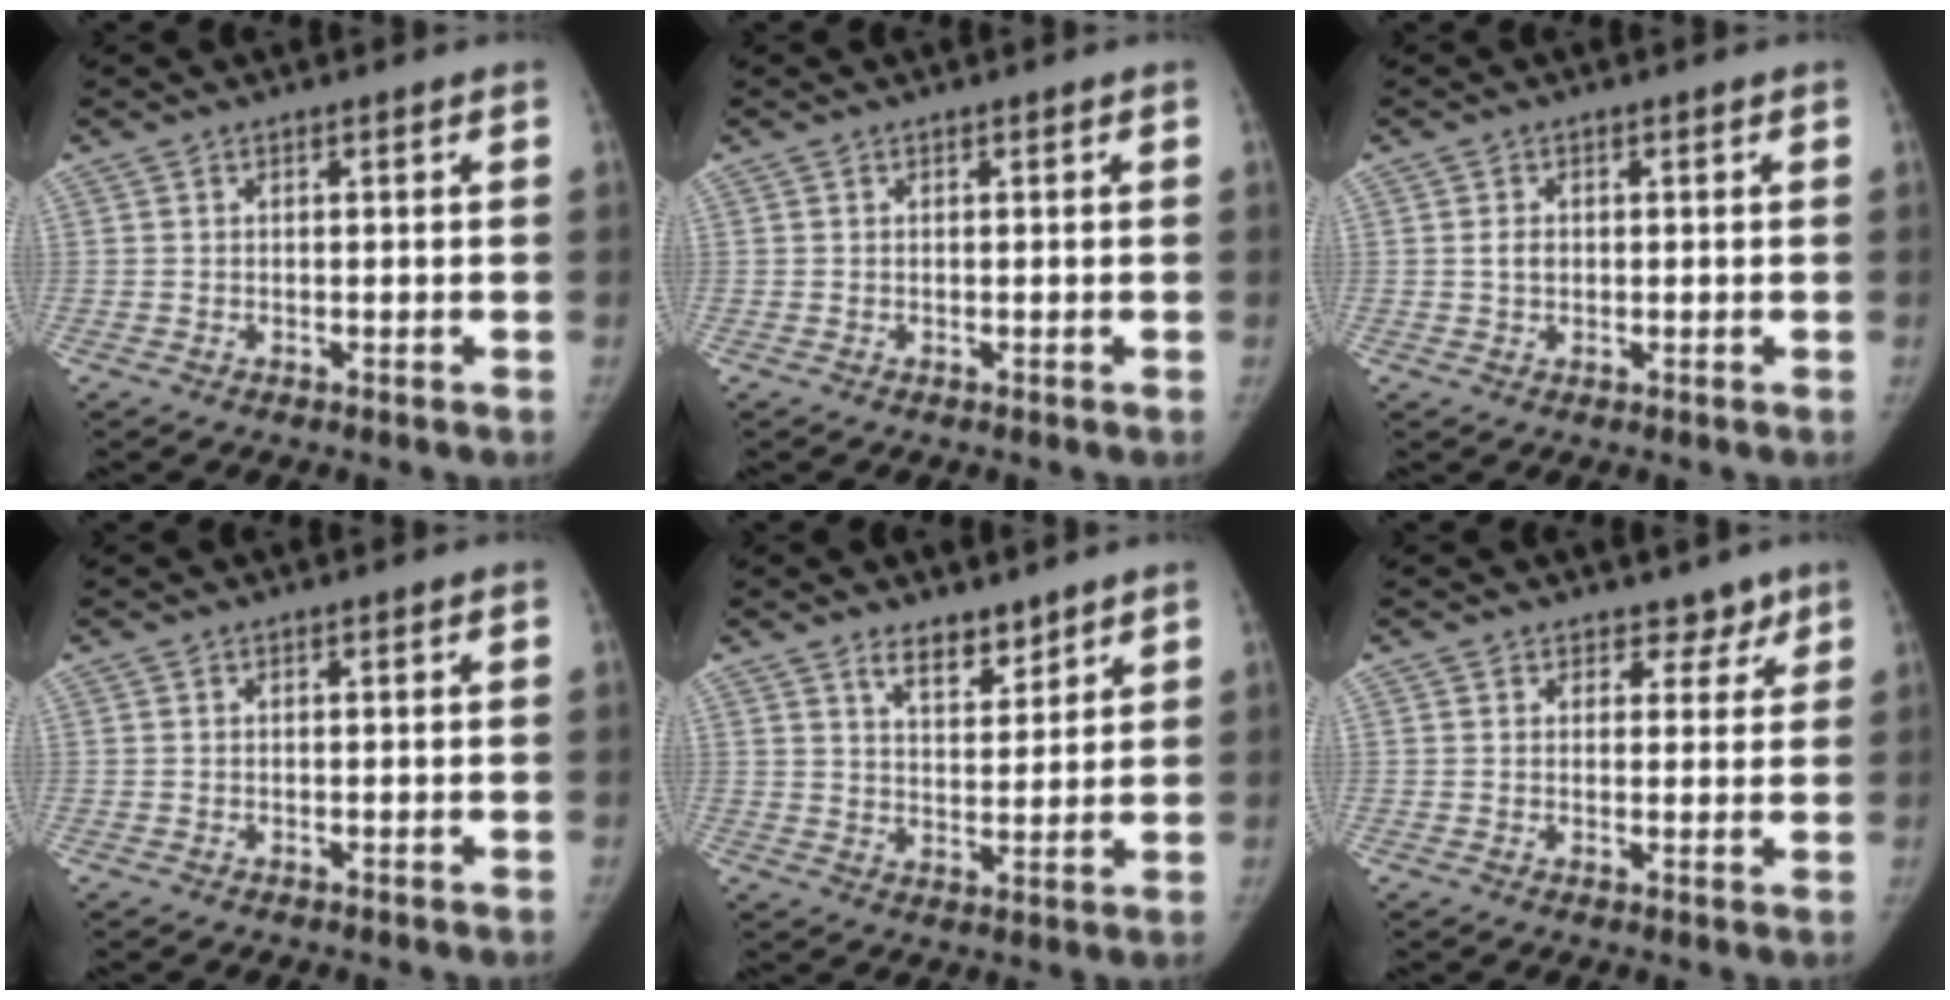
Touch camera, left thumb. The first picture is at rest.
{"total": 0.0}
{"total": 1.9, "force": [0.1, 1.5, 1.2], "torque": [-0.016, 0.001, 0.004]}
{"total": 0.0}
{"total": 6.1, "force": [4.7, 2.8, 2.7], "torque": [-0.020, -0.037, 0.082]}
{"total": 3.6, "force": [2.6, 2.5, 0.3], "torque": [0.032, -0.013, 0.029]}